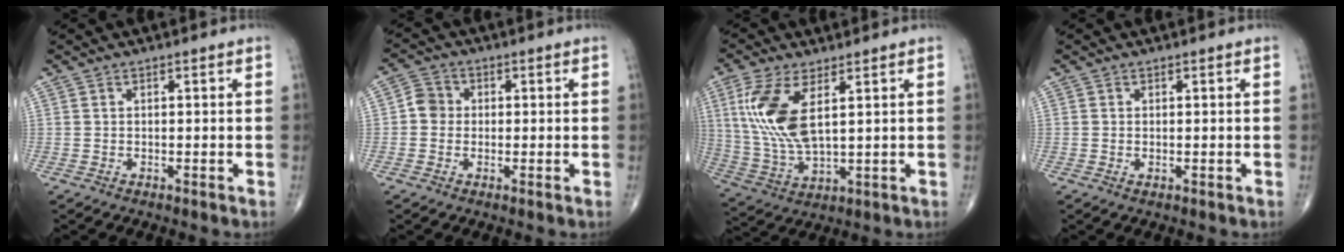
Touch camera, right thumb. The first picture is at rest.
{"total": 3.7, "force": [-0.2, 3.4, 1.4], "torque": [-0.007, 0.008, -0.011]}
{"total": 12.9, "force": [3.9, 5.3, 11.1], "torque": [-0.248, -0.014, 0.089]}
{"total": 0.5, "force": [0.0, 0.4, 0.4], "torque": [-0.010, -0.003, 0.000]}